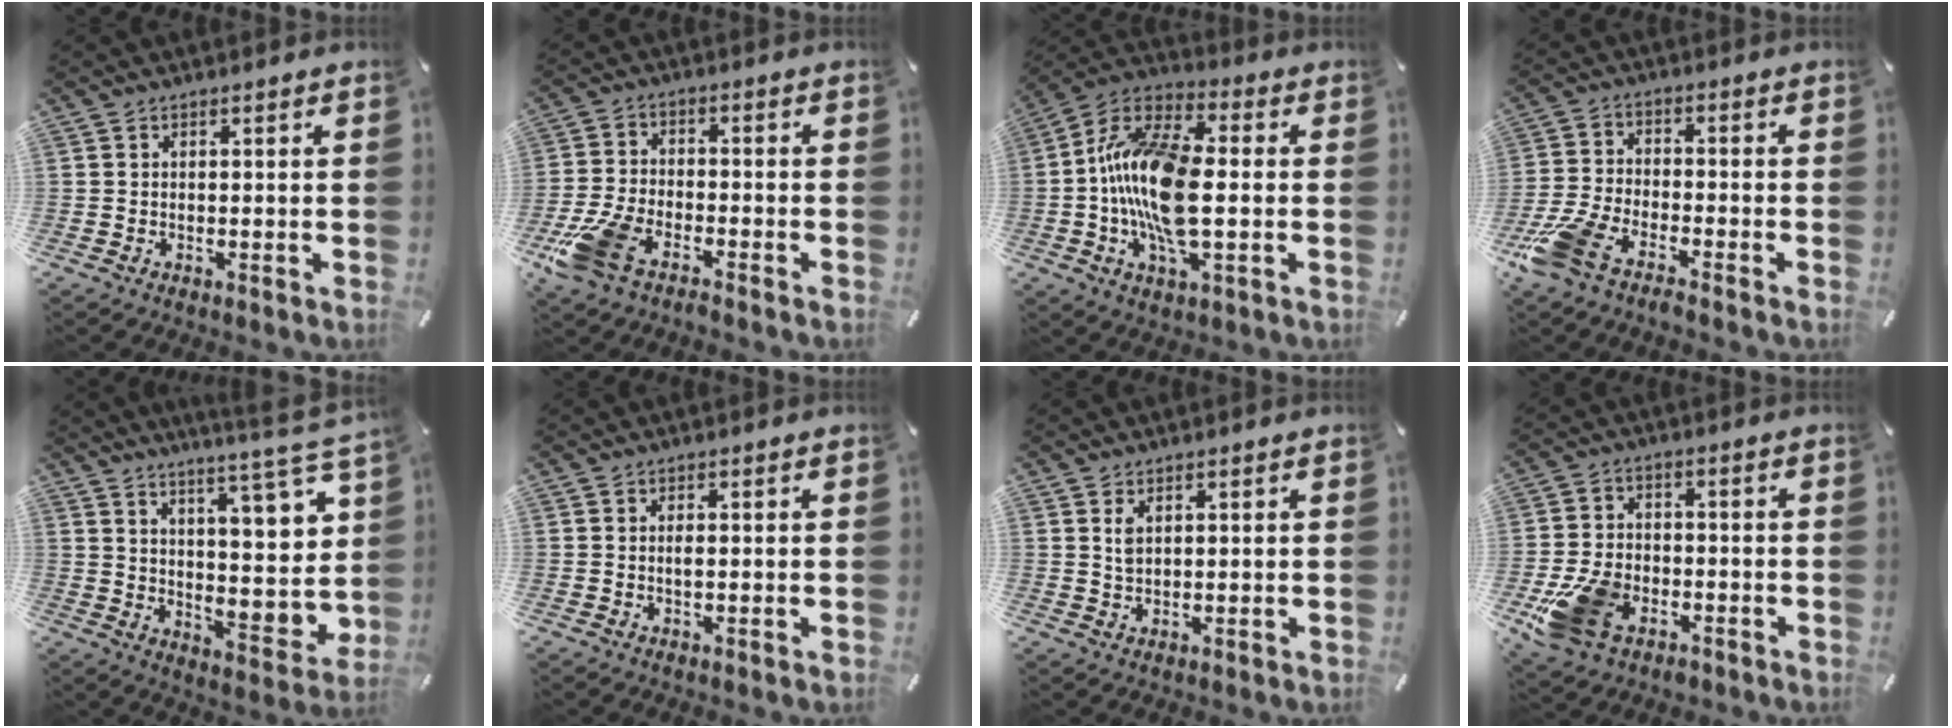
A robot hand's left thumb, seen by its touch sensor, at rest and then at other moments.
{"total": 10.2, "force": [-6.8, 4.5, 6.2], "torque": [-0.142, 0.020, -0.130]}
{"total": 17.4, "force": [-1.7, 8.2, 15.2], "torque": [-0.323, -0.001, -0.033]}
{"total": 9.9, "force": [-7.4, 3.5, 5.5], "torque": [-0.130, 0.021, -0.146]}
{"total": 13.4, "force": [6.3, 5.1, 10.6], "torque": [-0.114, -0.093, 0.097]}
{"total": 1.3, "force": [0.0, 0.3, 1.2], "torque": [-0.024, -0.001, -0.001]}
{"total": 2.1, "force": [0.8, 1.0, 1.6], "torque": [-0.036, 0.002, 0.015]}
{"total": 11.6, "force": [-5.3, 7.8, 6.7], "torque": [-0.138, 0.024, -0.090]}